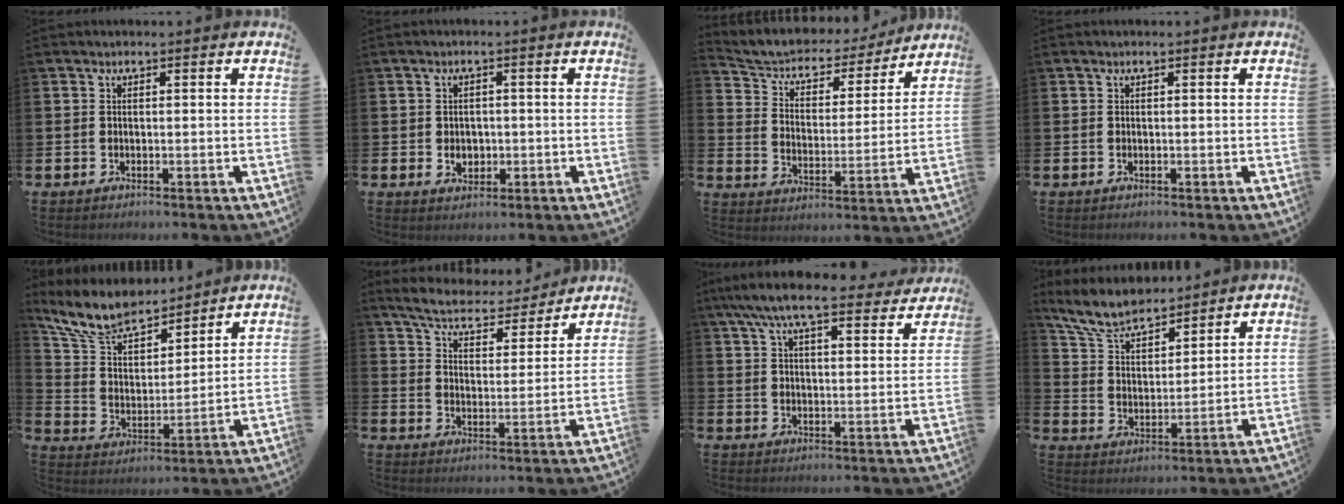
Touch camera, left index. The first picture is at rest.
{"total": 1.9, "force": [0.1, 1.7, 0.8], "torque": [-0.004, 0.002, -0.006]}
{"total": 5.7, "force": [5.2, 2.0, 1.1], "torque": [-0.049, -0.043, 0.084]}
{"total": 0.0}
{"total": 8.1, "force": [7.4, 2.3, 2.3], "torque": [-0.078, -0.041, 0.134]}
{"total": 6.3, "force": [6.1, 1.2, 1.2], "torque": [-0.053, -0.048, 0.103]}
{"total": 8.7, "force": [7.8, 1.7, 3.5], "torque": [-0.081, -0.037, 0.138]}
{"total": 7.2, "force": [6.7, 1.8, 2.0], "torque": [-0.066, -0.037, 0.120]}